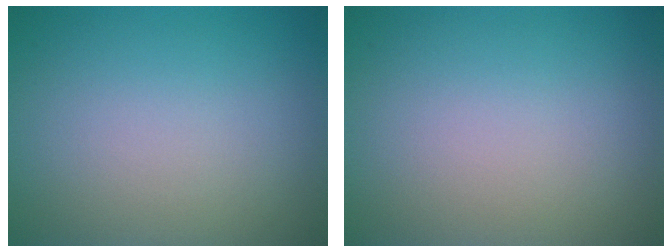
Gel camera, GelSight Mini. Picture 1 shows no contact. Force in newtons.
{"total": 0.0}